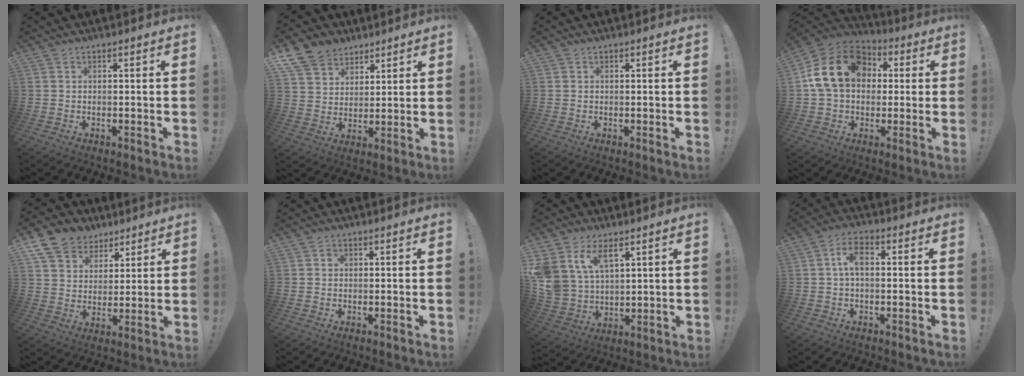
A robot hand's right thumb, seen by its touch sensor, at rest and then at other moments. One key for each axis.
{"total": 10.2, "fx": 7.2, "fy": 7.0, "fz": 2.1, "tx": -0.036, "ty": -0.051, "tz": 0.144}
{"total": 0.5, "fx": 0.3, "fy": 0.4, "fz": -0.2, "tx": 0.011, "ty": -0.002, "tz": 0.003}
{"total": 19.0, "fx": 4.3, "fy": 13.8, "fz": 12.3, "tx": -0.209, "ty": 0.008, "tz": 0.082}
{"total": 11.2, "fx": 6.9, "fy": 8.3, "fz": 2.8, "tx": -0.048, "ty": -0.045, "tz": 0.140}
{"total": 1.1, "fx": 0.1, "fy": 1.0, "fz": 0.2, "tx": 0.003, "ty": 0.000, "tz": 0.001}
{"total": 11.6, "fx": 6.7, "fy": 7.1, "fz": 6.3, "tx": -0.141, "ty": -0.032, "tz": 0.133}
{"total": 5.8, "fx": 0.3, "fy": 3.1, "fz": 4.8, "tx": -0.090, "ty": 0.010, "tz": 0.005}